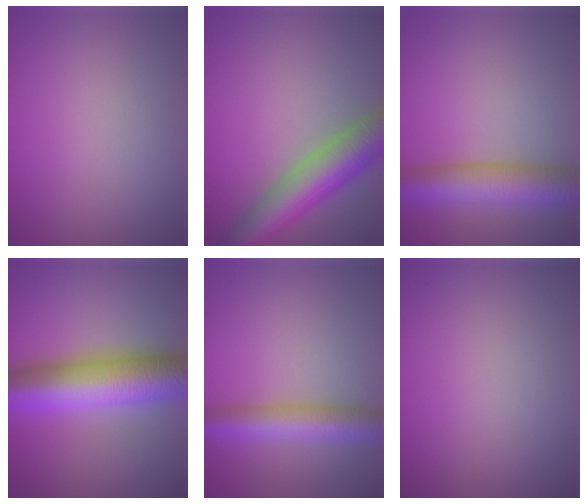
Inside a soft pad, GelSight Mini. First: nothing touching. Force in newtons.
{"total": 8.0, "press": 8.0, "slide": 0.3}
{"total": 7.3, "press": 7.3, "slide": 0.2}
{"total": 10.9, "press": 10.9, "slide": 0.2}
{"total": 5.4, "press": 5.4, "slide": 0.2}
{"total": 0.0}